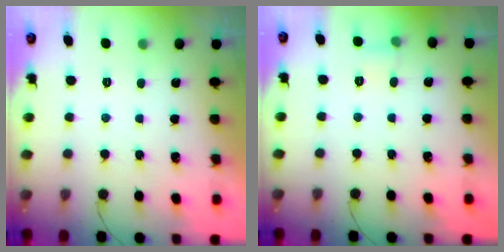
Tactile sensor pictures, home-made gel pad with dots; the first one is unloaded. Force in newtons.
{"total": 4.9, "press": 4.7, "slide": 1.5}